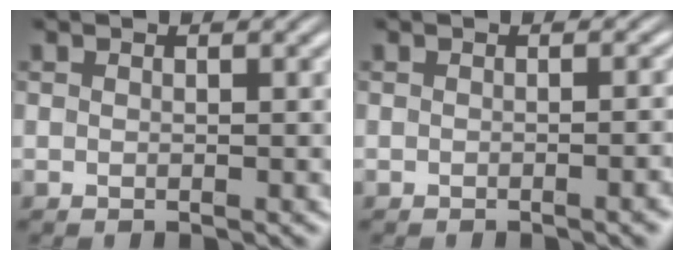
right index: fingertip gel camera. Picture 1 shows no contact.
{"total": 0.9, "force": [-0.6, -0.2, 0.7], "torque": [-0.008, 0.005, -0.012]}